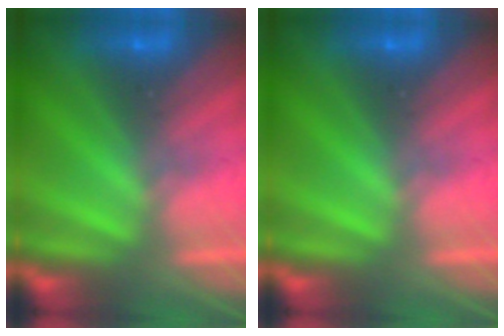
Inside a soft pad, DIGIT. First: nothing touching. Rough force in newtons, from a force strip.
{"total": 0.0}